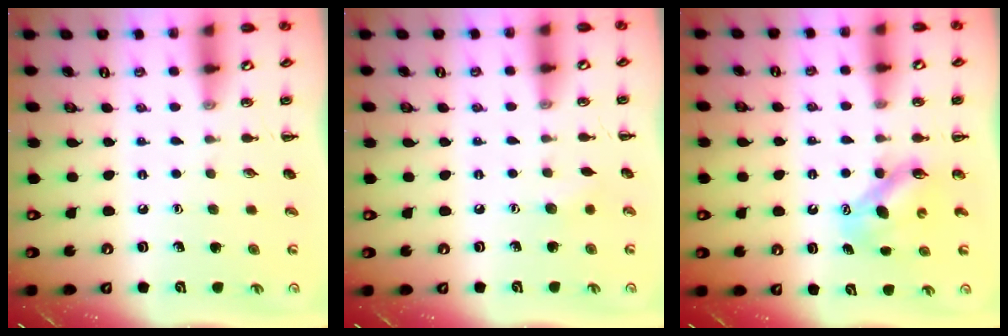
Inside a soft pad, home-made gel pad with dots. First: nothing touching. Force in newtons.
{"total": 3.8, "press": 3.6, "slide": 1.0}
{"total": 6.6, "press": 6.6, "slide": 0.6}